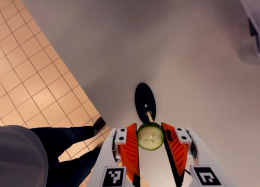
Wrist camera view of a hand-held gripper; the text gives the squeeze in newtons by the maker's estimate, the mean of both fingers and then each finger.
{"total": 8.5, "left": 8.5, "right": 8.6}